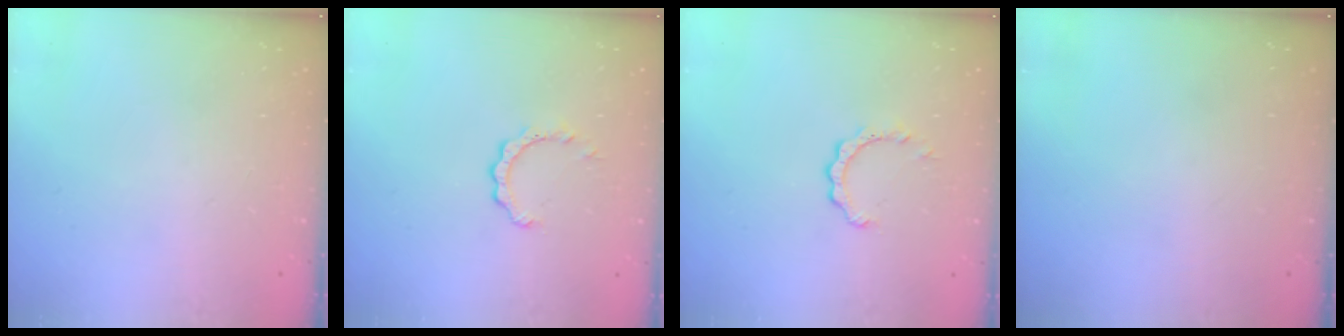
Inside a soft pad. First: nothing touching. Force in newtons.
{"total": 2.2, "press": 2.2, "slide": 0.1}
{"total": 2.2, "press": 2.2, "slide": 0.1}
{"total": 0.0}